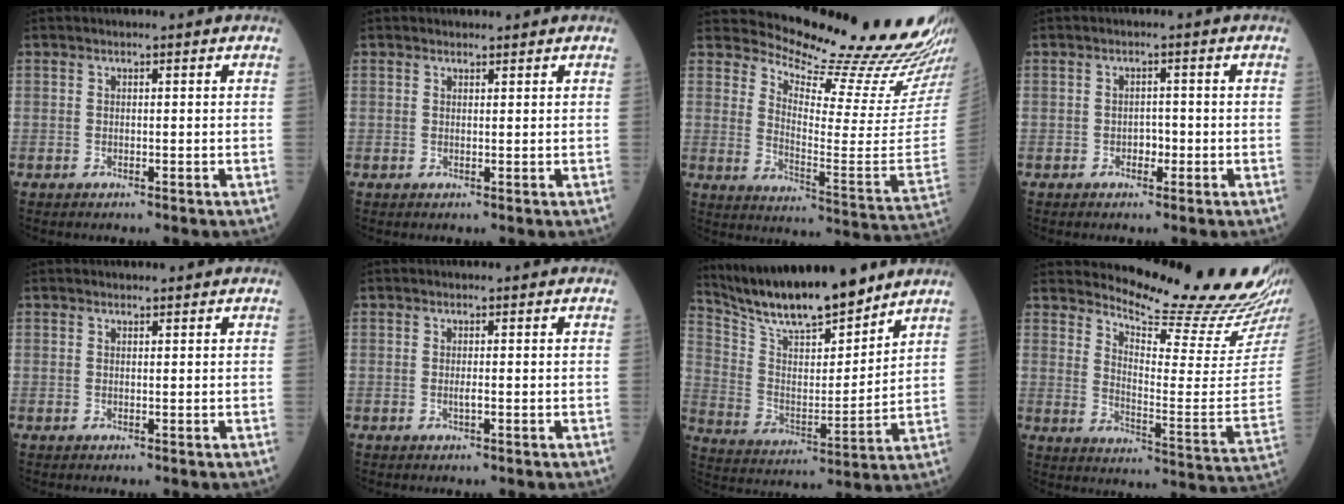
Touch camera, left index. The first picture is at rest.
{"total": 0.9, "force": [0.9, 0.3, 0.0], "torque": [-0.007, -0.001, 0.012]}
{"total": 22.9, "force": [21.8, 0.7, 7.2], "torque": [-0.124, -0.131, 0.277]}
{"total": 1.6, "force": [-0.6, 1.1, 1.0], "torque": [-0.012, 0.005, -0.010]}
{"total": 0.6, "force": [0.6, 0.2, 0.0], "torque": [-0.008, -0.003, 0.008]}
{"total": 0.6, "force": [-0.1, 0.0, 0.6], "torque": [-0.015, -0.001, -0.003]}
{"total": 16.7, "force": [14.8, 2.4, 7.2], "torque": [-0.138, 0.004, 0.267]}
{"total": 17.5, "force": [16.9, -0.9, 4.4], "torque": [-0.081, -0.117, 0.219]}